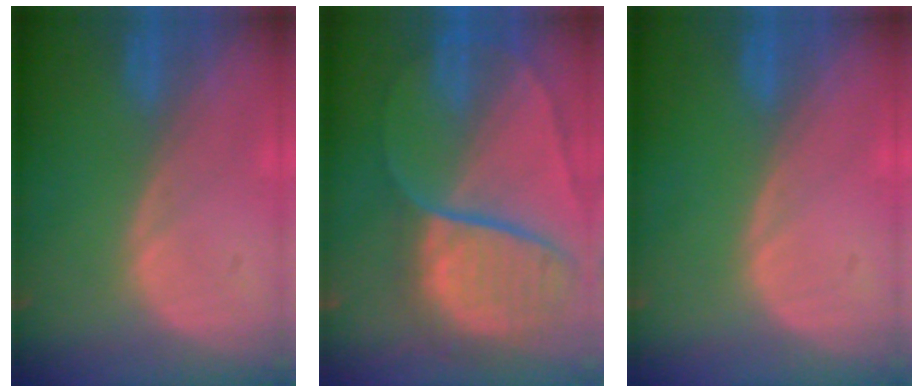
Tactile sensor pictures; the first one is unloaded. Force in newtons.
{"total": 10.7, "press": 9.0, "slide": 5.9}
{"total": 0.0}